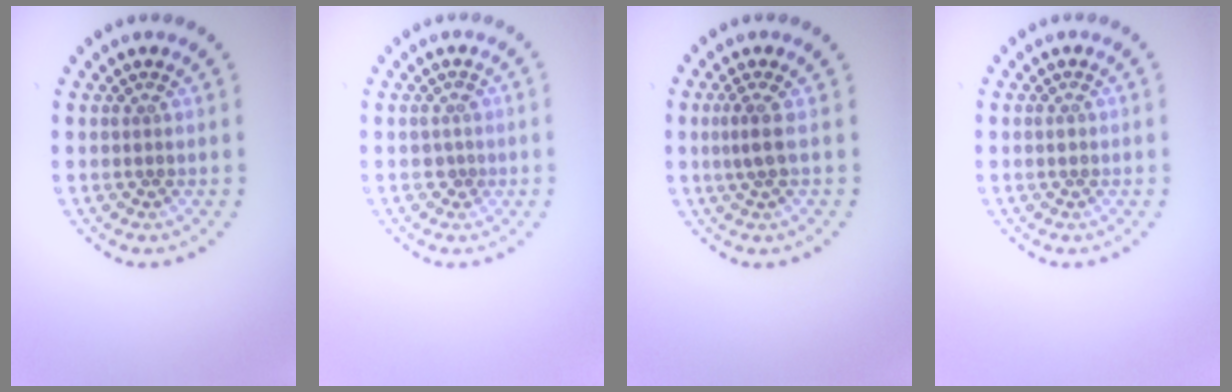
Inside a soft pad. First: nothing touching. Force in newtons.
{"total": 1.1, "press": 0.8, "slide": 0.7}
{"total": 1.7, "press": 1.3, "slide": 1.2}
{"total": 0.7, "press": 0.7, "slide": 0.1}